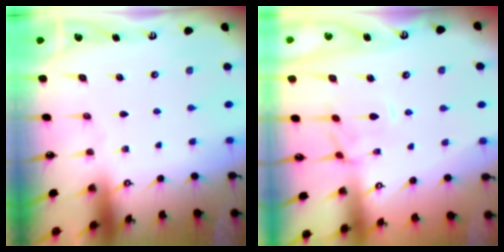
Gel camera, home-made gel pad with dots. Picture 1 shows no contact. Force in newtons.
{"total": 1.4, "press": 1.3, "slide": 0.6}